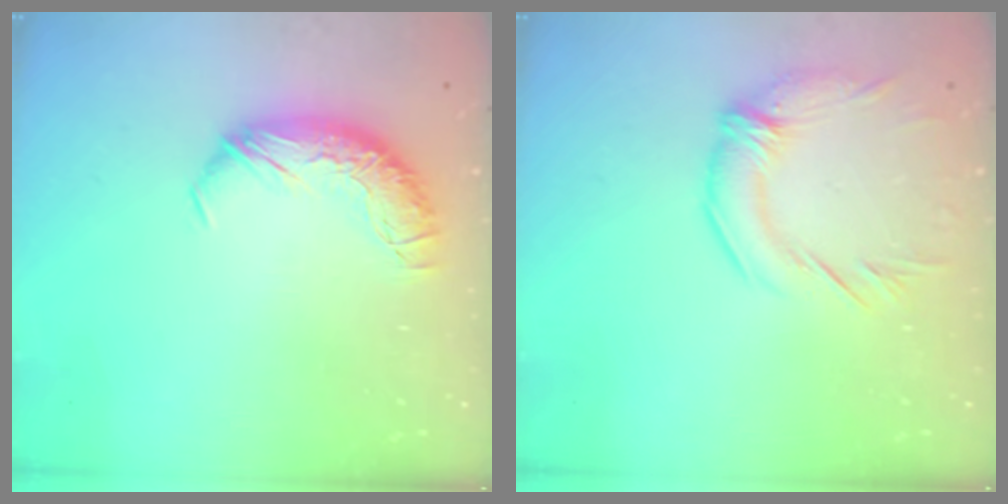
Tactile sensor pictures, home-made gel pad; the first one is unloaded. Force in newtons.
{"total": 2.8, "press": 1.9, "slide": 2.2}